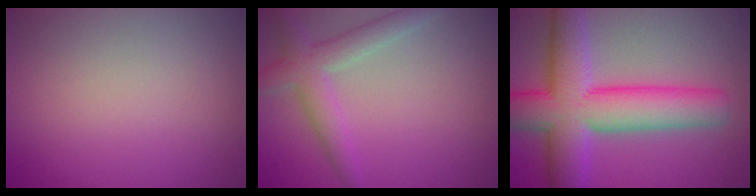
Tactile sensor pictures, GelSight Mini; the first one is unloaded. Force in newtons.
{"total": 3.5, "press": 3.5, "slide": 0.1}
{"total": 10.1, "press": 10.1, "slide": 0.4}